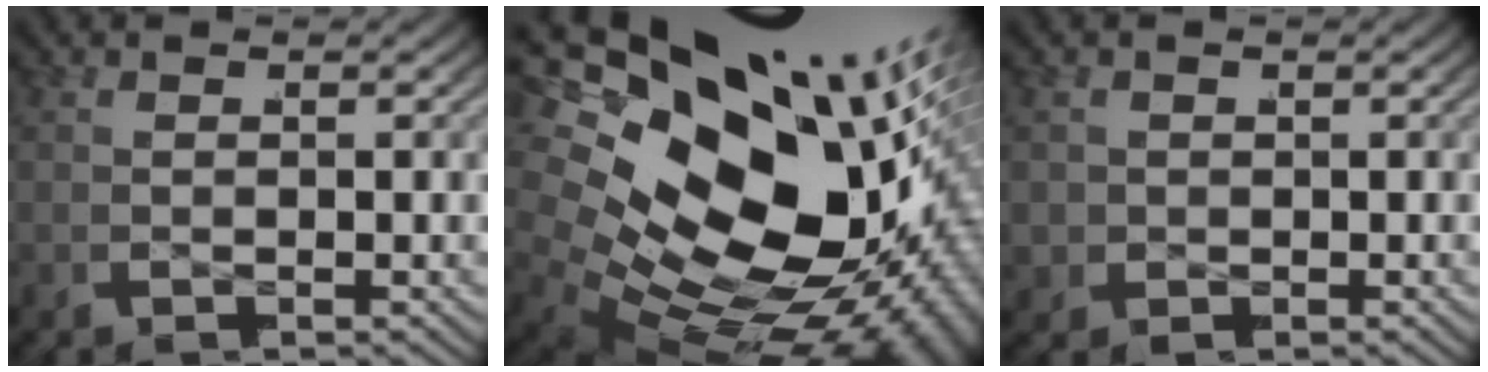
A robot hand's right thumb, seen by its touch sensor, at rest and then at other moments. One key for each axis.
{"total": 25.0, "fx": -0.7, "fy": 16.8, "fz": 18.5, "tx": -0.327, "ty": -0.034, "tz": -0.006}
{"total": 1.9, "fx": 0.0, "fy": 1.9, "fz": 0.4, "tx": -0.014, "ty": -0.008, "tz": 0.008}